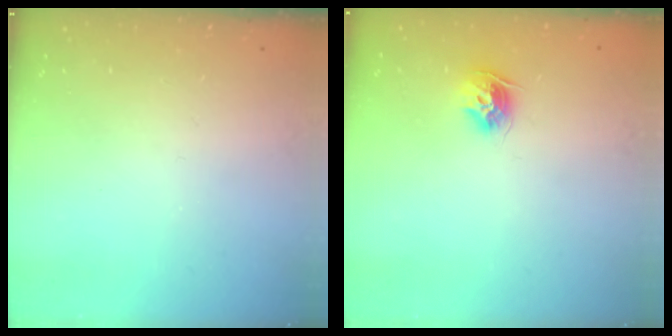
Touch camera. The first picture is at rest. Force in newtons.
{"total": 9.6, "press": 9.6, "slide": 0.7}